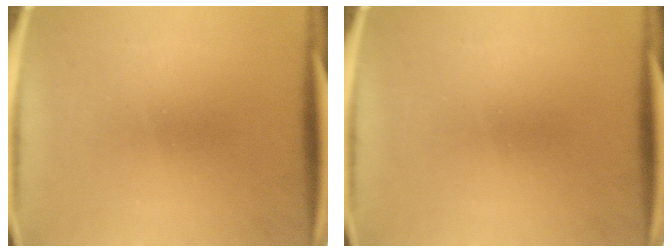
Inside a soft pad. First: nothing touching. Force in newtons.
{"total": 0.0}